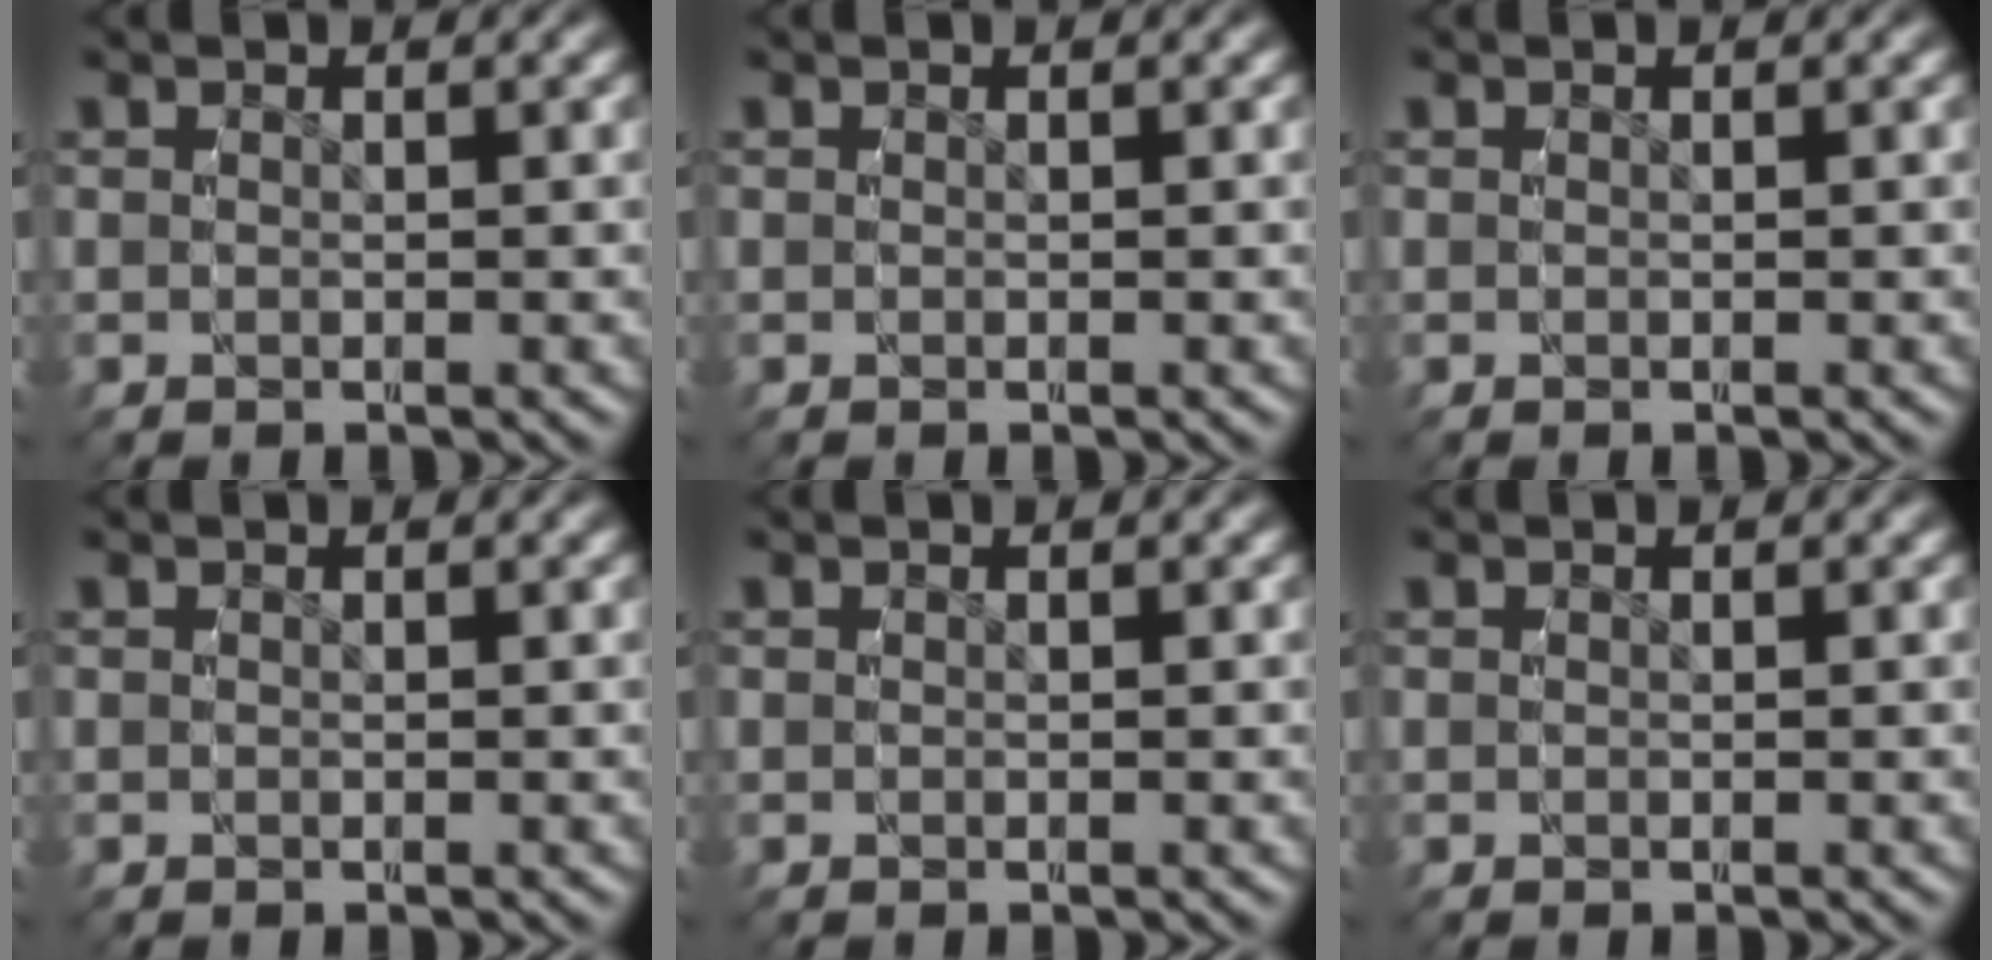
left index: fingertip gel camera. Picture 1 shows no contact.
{"total": 0.0}
{"total": 0.0}
{"total": 0.0}
{"total": 0.0}
{"total": 0.0}